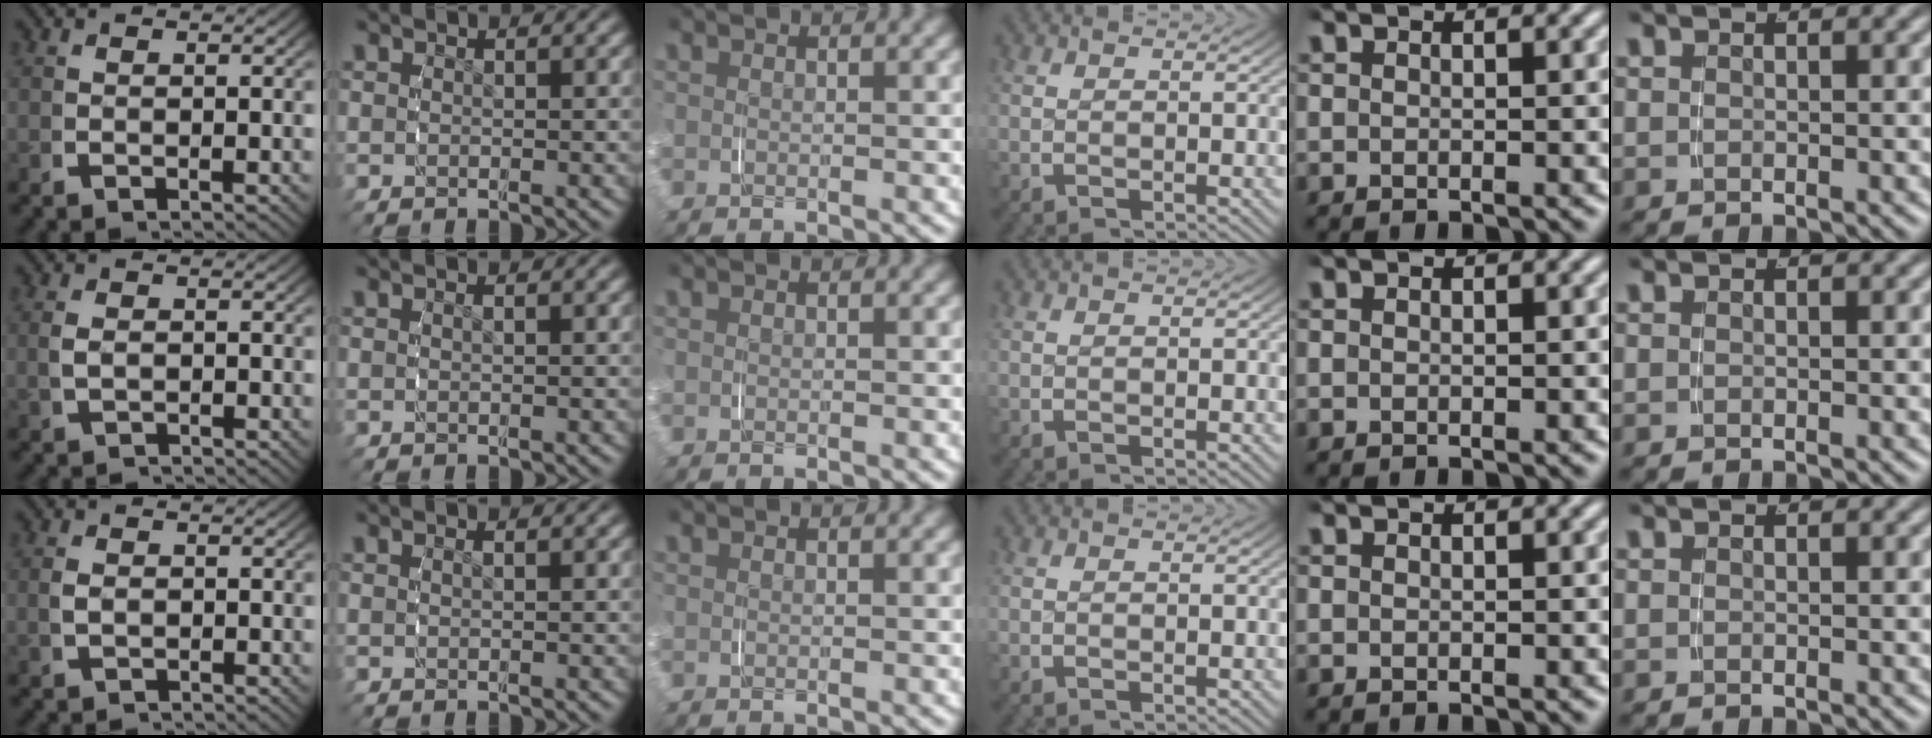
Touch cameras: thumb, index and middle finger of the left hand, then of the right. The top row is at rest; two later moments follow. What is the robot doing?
{"motion": "grasp_and_lifting", "object": "pen bag"}